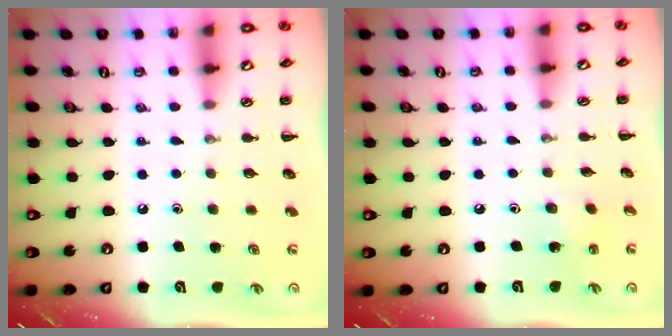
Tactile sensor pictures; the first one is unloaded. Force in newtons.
{"total": 1.9, "press": 1.8, "slide": 0.6}